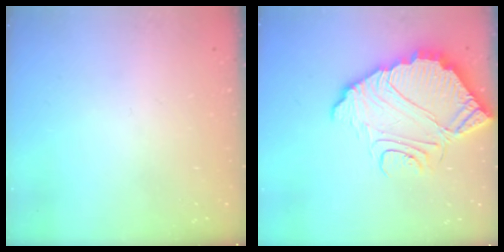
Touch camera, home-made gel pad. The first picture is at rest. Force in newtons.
{"total": 13.3, "press": 13.2, "slide": 1.0}